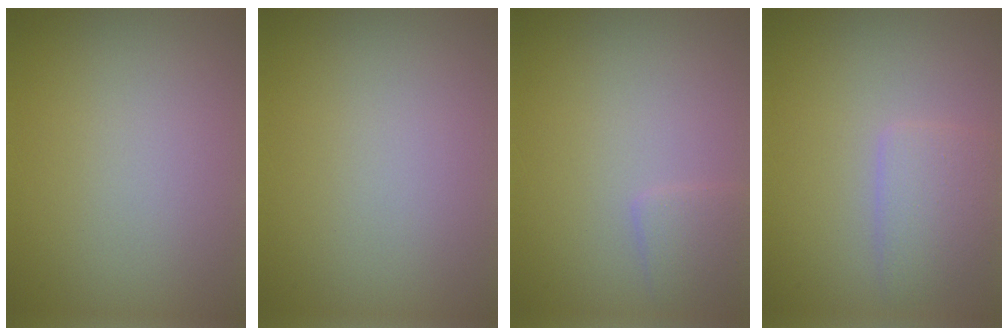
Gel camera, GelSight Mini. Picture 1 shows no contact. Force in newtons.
{"total": 0.0}
{"total": 1.4, "press": 1.4, "slide": 0.0}
{"total": 2.8, "press": 2.8, "slide": 0.0}